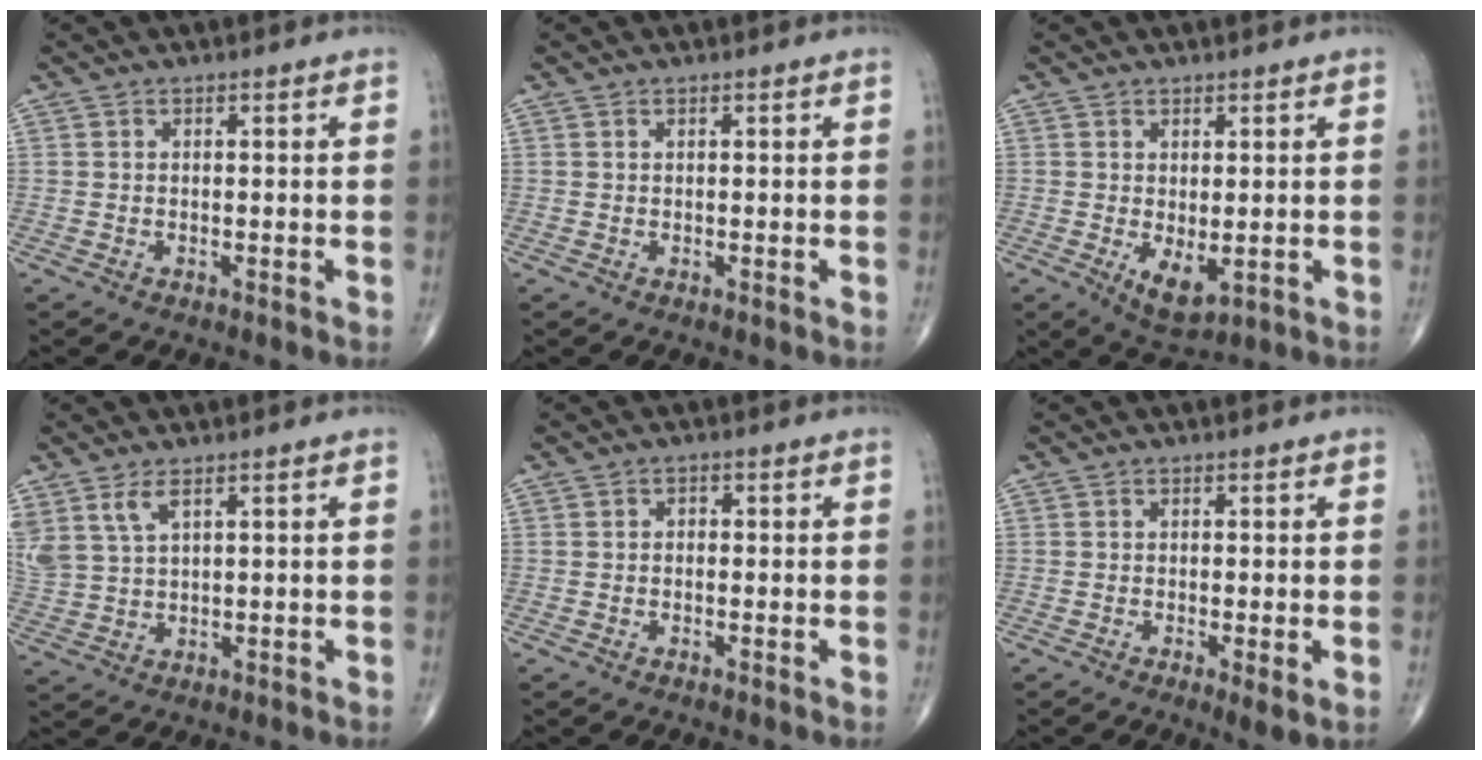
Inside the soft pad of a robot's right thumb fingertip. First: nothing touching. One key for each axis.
{"total": 0.0}
{"total": 5.2, "fx": -0.7, "fy": 2.5, "fz": 4.6, "tx": -0.068, "ty": -0.015, "tz": 0.002}
{"total": 6.2, "fx": 3.6, "fy": 2.7, "fz": 4.3, "tx": -0.099, "ty": -0.009, "tz": 0.083}
{"total": 1.0, "fx": 0.0, "fy": 0.8, "fz": 0.7, "tx": -0.006, "ty": 0.005, "tz": -0.003}
{"total": 2.8, "fx": -0.6, "fy": 0.6, "fz": 2.7, "tx": -0.051, "ty": -0.013, "tz": -0.010}